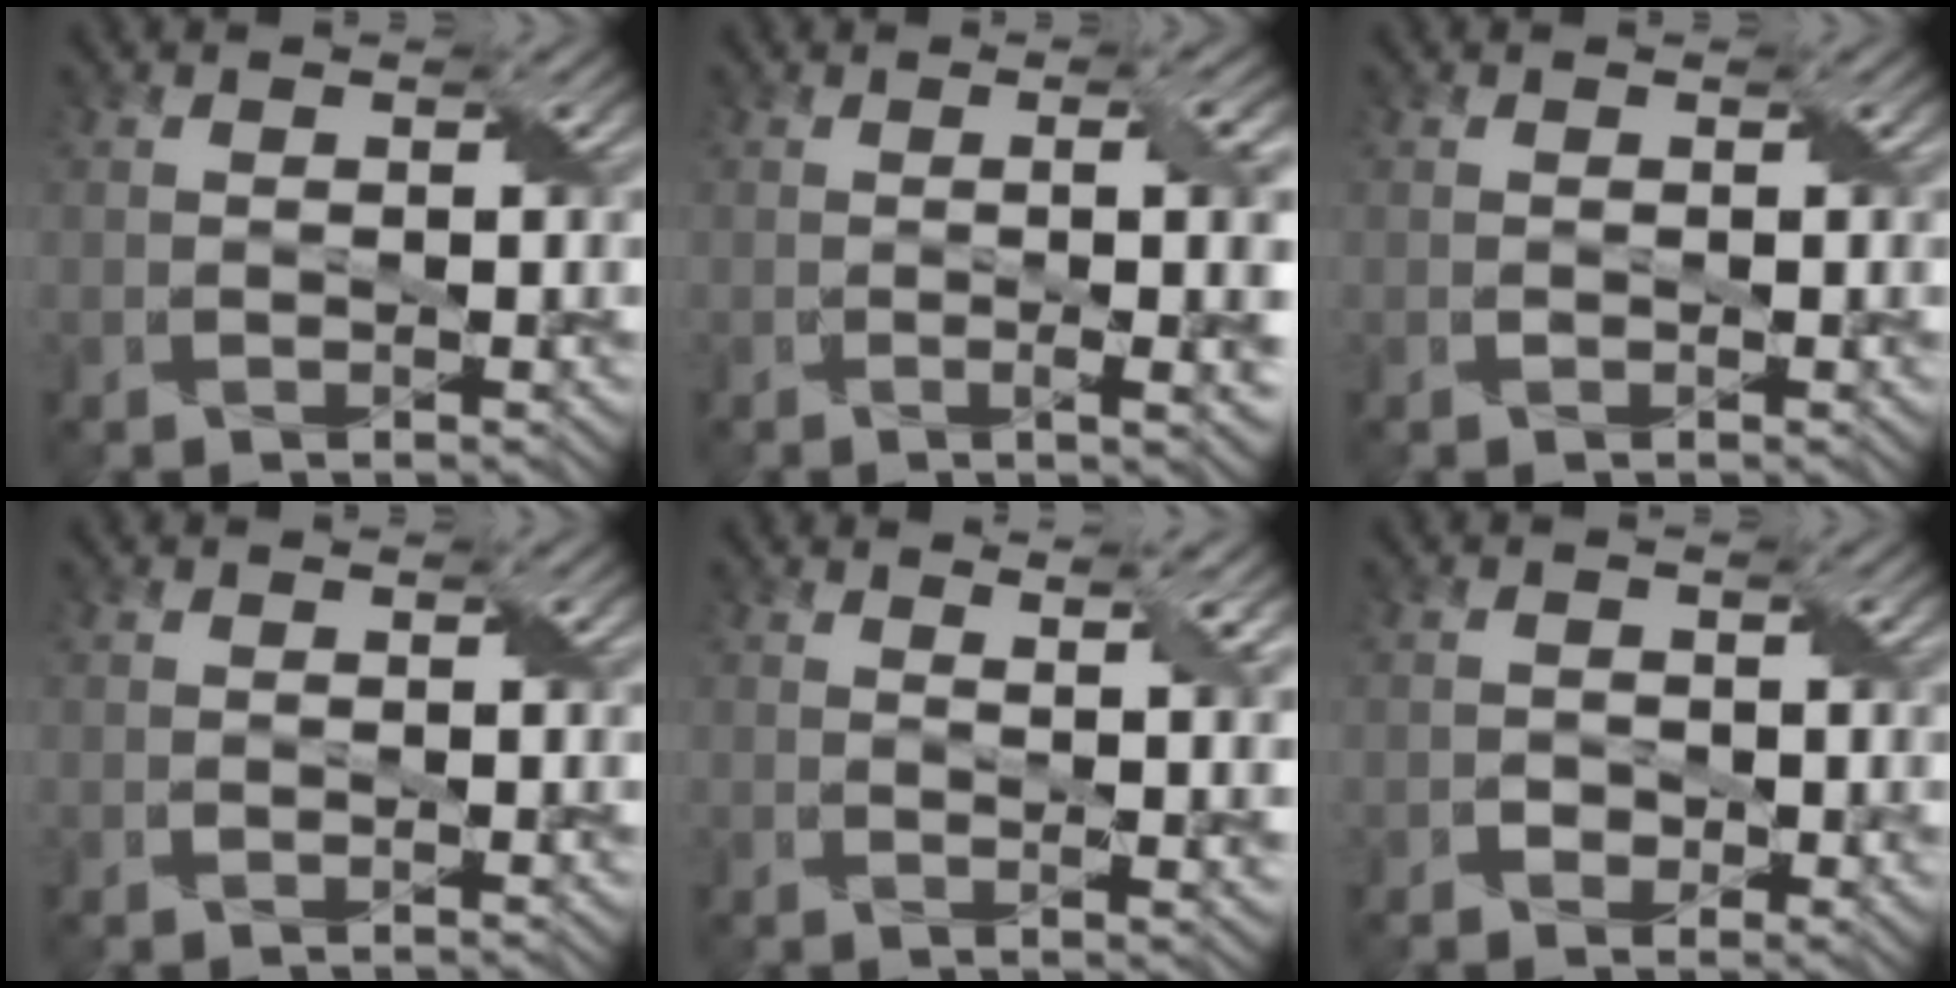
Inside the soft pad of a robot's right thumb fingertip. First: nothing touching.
{"total": 8.2, "force": [-0.3, 2.1, 7.9], "torque": [-0.097, 0.006, -0.001]}
{"total": 0.0}
{"total": 0.0}
{"total": 4.7, "force": [2.5, 0.9, 3.8], "torque": [-0.061, 0.004, 0.045]}
{"total": 1.6, "force": [-0.5, 1.3, 0.8], "torque": [-0.013, -0.005, -0.009]}